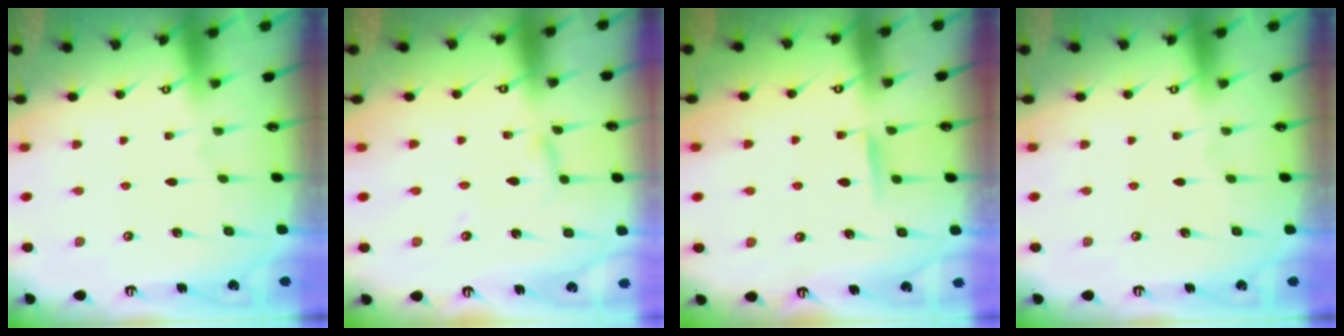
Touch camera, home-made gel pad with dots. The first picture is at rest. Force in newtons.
{"total": 2.6, "press": 2.6, "slide": 0.1}
{"total": 6.1, "press": 6.1, "slide": 0.9}
{"total": 0.0}